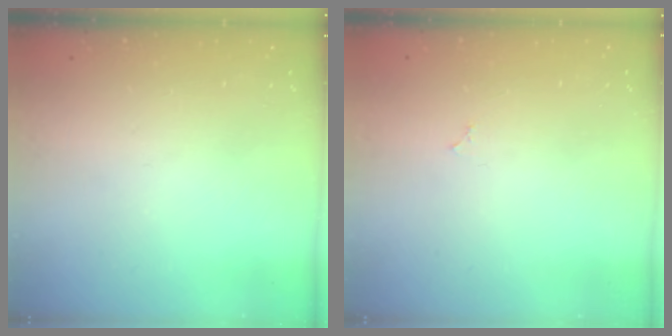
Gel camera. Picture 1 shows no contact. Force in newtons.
{"total": 1.8, "press": 1.8, "slide": 0.3}